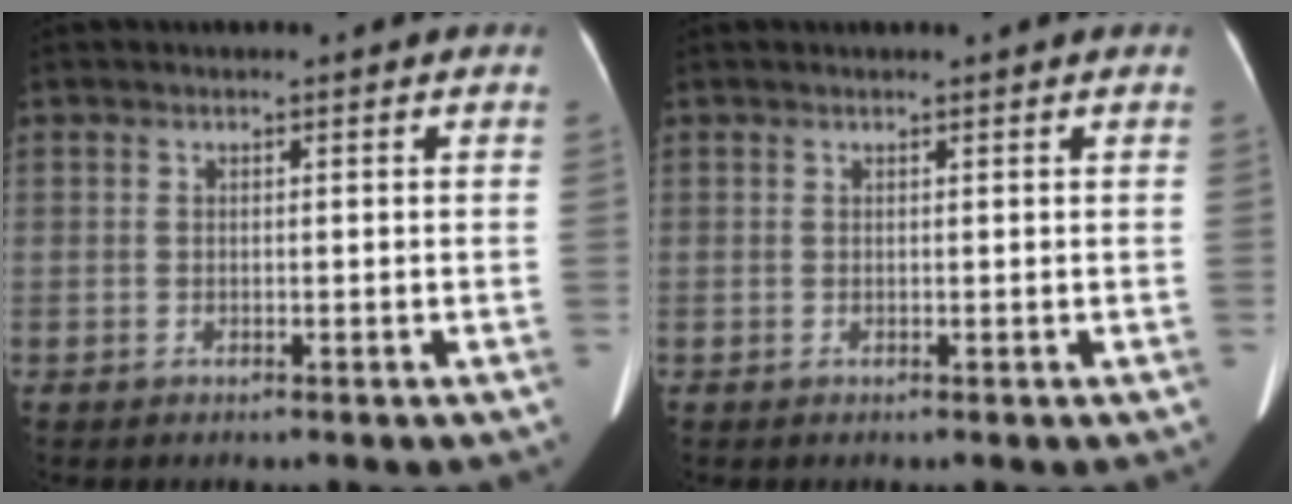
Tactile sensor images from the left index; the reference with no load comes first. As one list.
[{"total": 1.4, "force": [1.3, -0.1, 0.5], "torque": [-0.010, 0.014, 0.018]}]